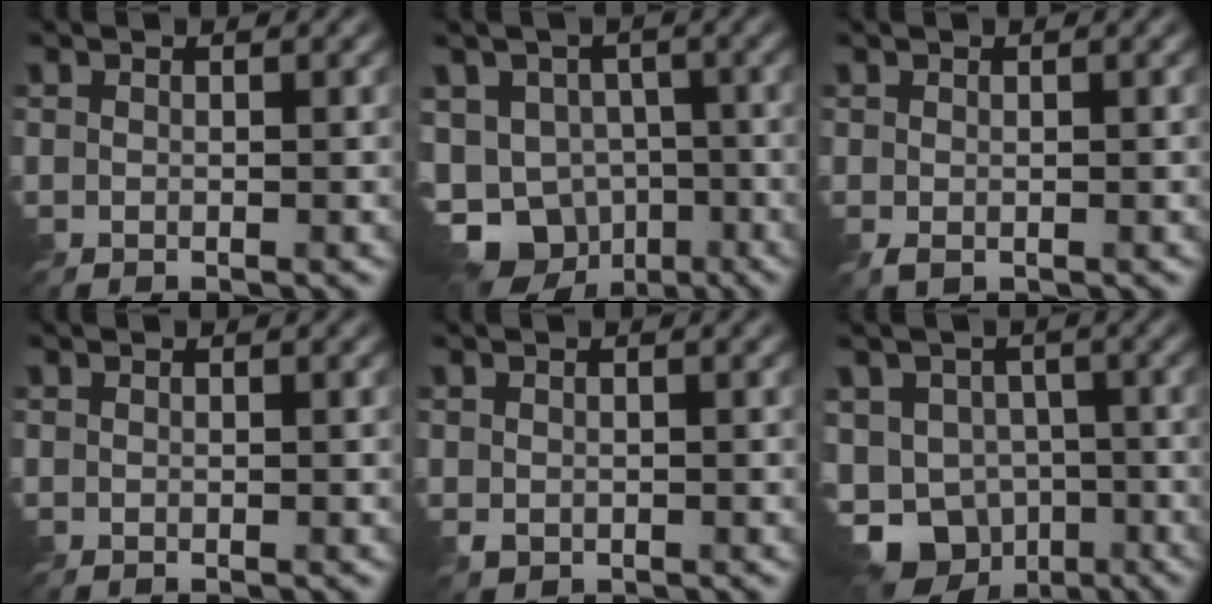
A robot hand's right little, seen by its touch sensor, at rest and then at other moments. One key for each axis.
{"total": 13.5, "fx": -6.6, "fy": 10.2, "fz": 5.9, "tx": -0.128, "ty": -0.032, "tz": -0.092}
{"total": 0.7, "fx": 0.1, "fy": 0.5, "fz": 0.4, "tx": -0.010, "ty": -0.002, "tz": 0.005}
{"total": 0.0}
{"total": 0.8, "fx": 0.1, "fy": 0.8, "fz": 0.2, "tx": -0.003, "ty": -0.001, "tz": 0.005}
{"total": 12.1, "fx": -5.9, "fy": 9.0, "fz": 5.5, "tx": -0.117, "ty": -0.029, "tz": -0.087}